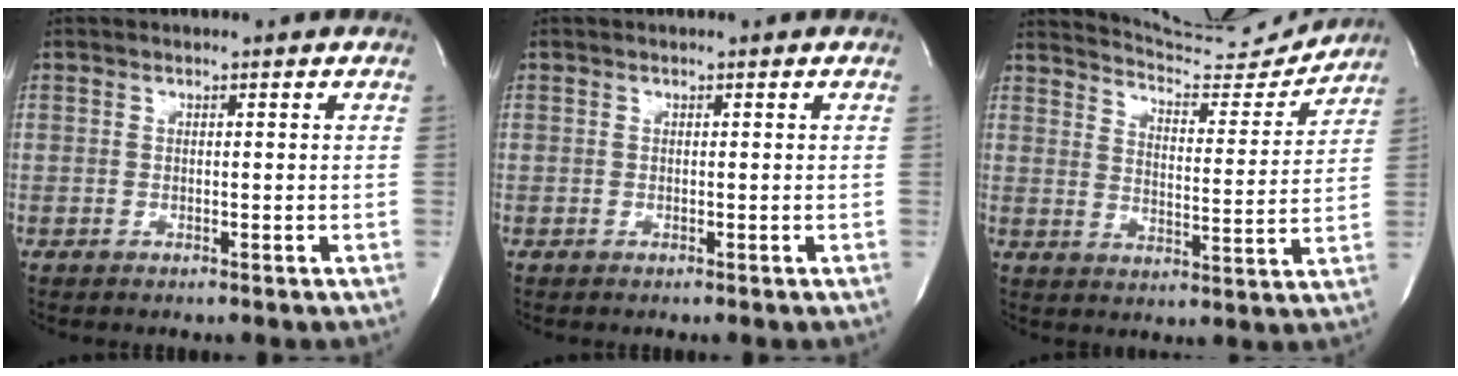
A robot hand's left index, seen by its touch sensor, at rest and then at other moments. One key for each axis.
{"total": 0.0}
{"total": 12.3, "fx": 12.3, "fy": 0.1, "fz": 0.9, "tx": -0.022, "ty": -0.037, "tz": 0.170}